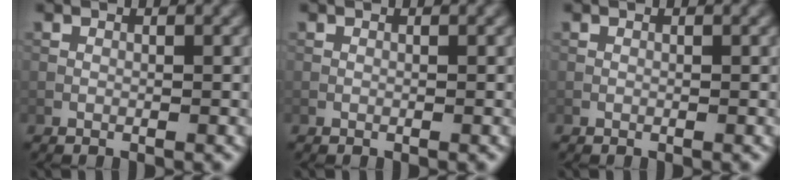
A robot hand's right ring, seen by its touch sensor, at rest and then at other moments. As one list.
[{"total": 0.0}, {"total": 0.0}]